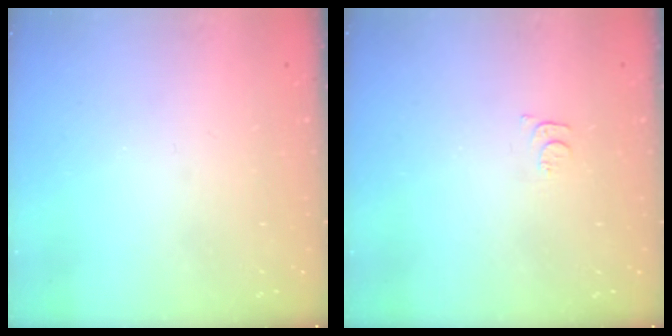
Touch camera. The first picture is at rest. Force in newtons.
{"total": 4.1, "press": 4.1, "slide": 0.6}